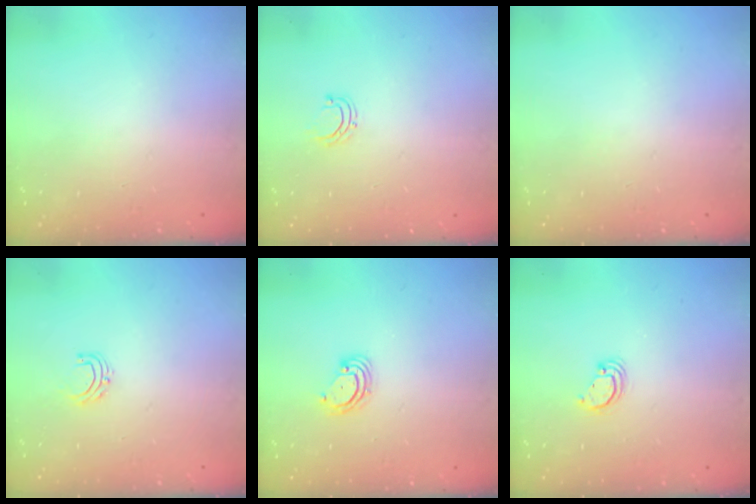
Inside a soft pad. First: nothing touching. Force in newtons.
{"total": 4.3, "press": 4.3, "slide": 0.3}
{"total": 0.0}
{"total": 4.7, "press": 4.7, "slide": 0.3}
{"total": 3.3, "press": 3.3, "slide": 0.3}
{"total": 2.9, "press": 2.9, "slide": 0.1}